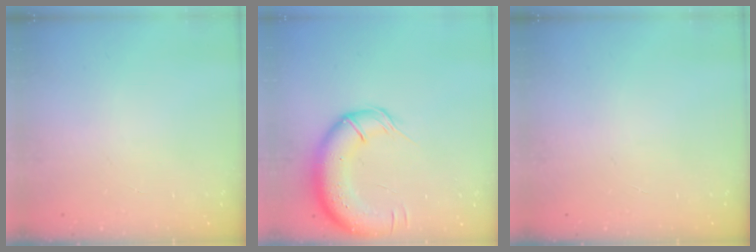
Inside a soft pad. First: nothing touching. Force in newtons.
{"total": 14.6, "press": 14.2, "slide": 3.5}
{"total": 0.0}